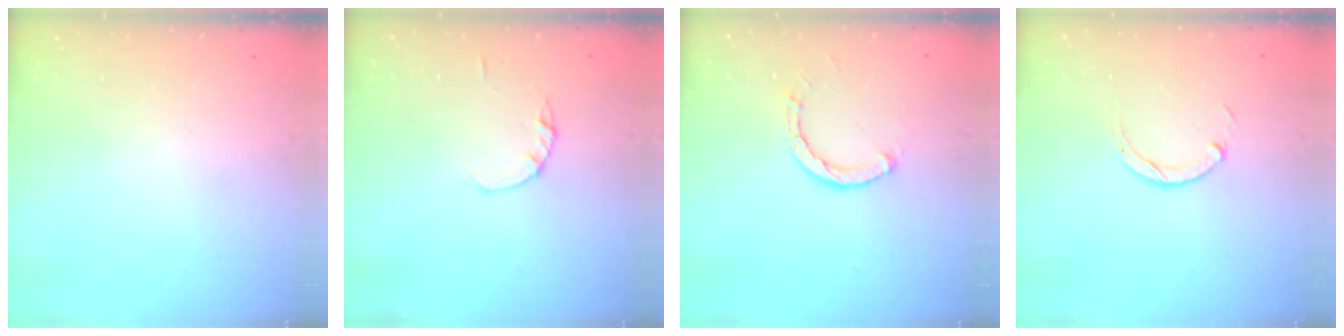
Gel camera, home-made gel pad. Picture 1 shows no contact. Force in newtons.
{"total": 1.4, "press": 1.3, "slide": 0.3}
{"total": 2.6, "press": 2.6, "slide": 0.1}
{"total": 3.0, "press": 2.9, "slide": 0.4}